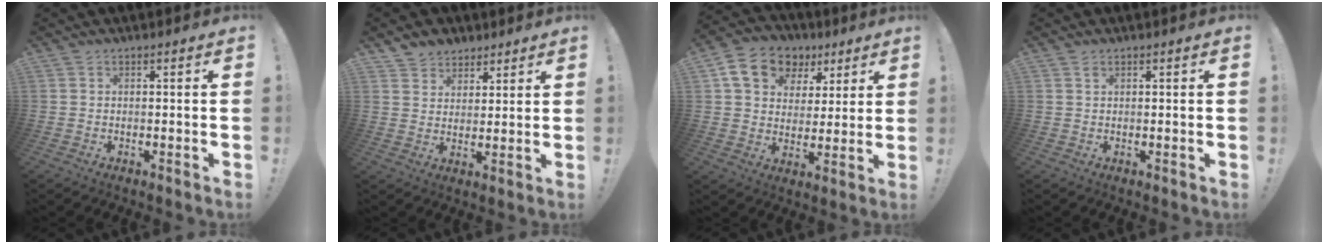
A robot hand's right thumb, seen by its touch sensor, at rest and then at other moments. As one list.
[{"total": 5.9, "force": [4.3, 4.0, 0.3], "torque": [0.002, -0.036, 0.083]}, {"total": 14.0, "force": [6.9, 10.5, 6.1], "torque": [-0.094, -0.026, 0.133]}, {"total": 0.6, "force": [0.4, 0.4, 0.2], "torque": [-0.003, -0.001, 0.007]}]